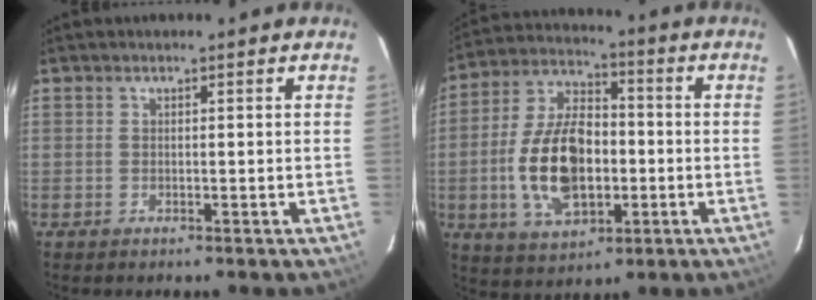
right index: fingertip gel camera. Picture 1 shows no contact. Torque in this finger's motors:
{"motor_torque": [2.14, 0.00, 0.87, 0.19]}